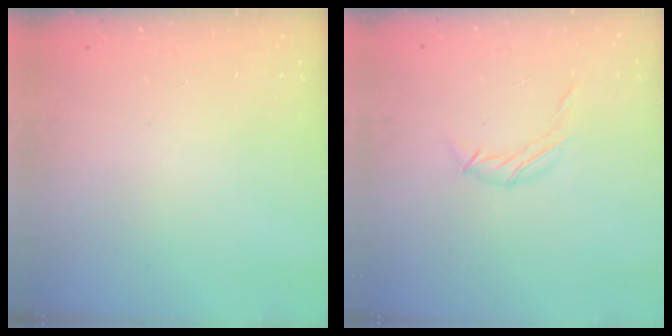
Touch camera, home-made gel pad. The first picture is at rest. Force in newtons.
{"total": 6.1, "press": 5.9, "slide": 1.4}